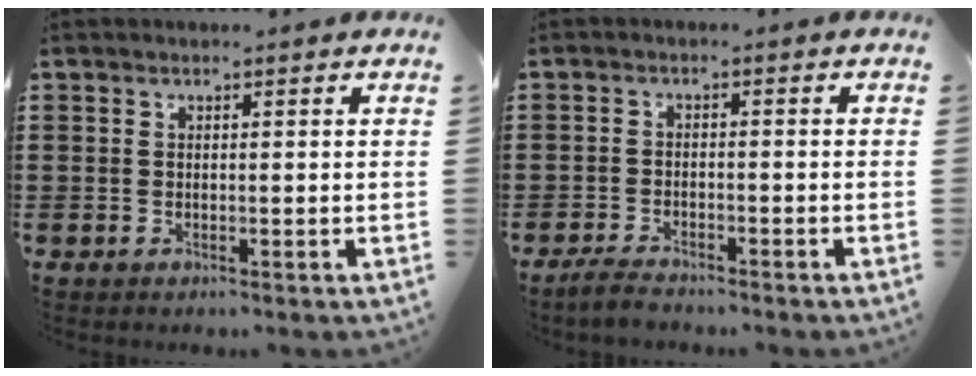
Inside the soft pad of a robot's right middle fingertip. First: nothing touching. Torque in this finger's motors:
{"motor_torque": [0.94, -0.39, 0.01, 0.03]}